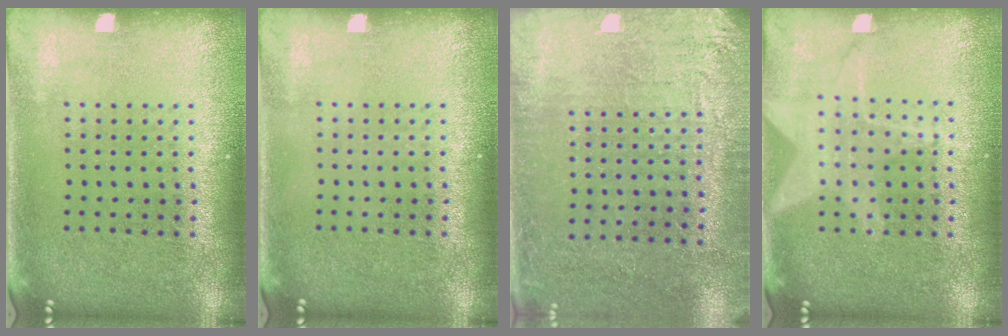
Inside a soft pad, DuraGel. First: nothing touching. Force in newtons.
{"total": 0.0}
{"total": 2.8, "press": 2.6, "slide": 1.1}
{"total": 1.2, "press": 1.2, "slide": 0.3}